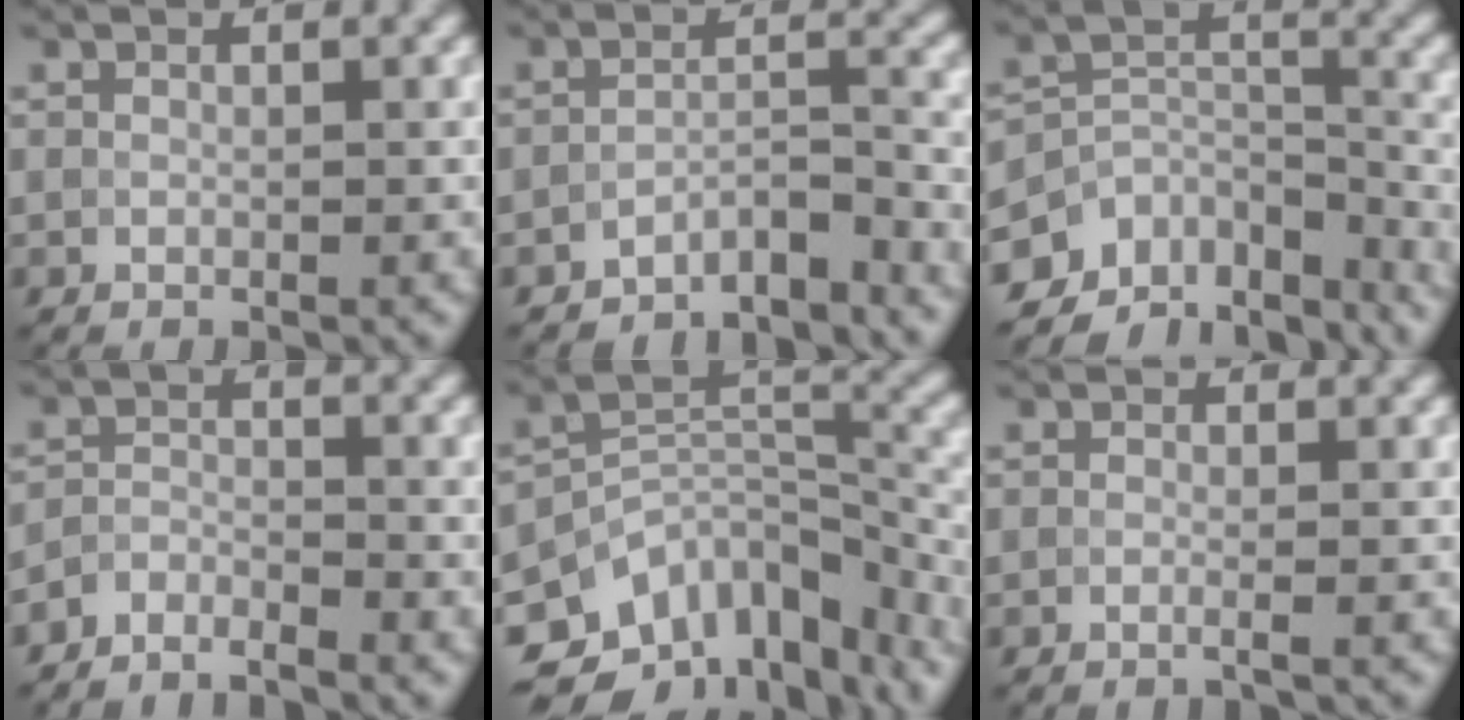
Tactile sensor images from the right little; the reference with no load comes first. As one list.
[{"total": 4.3, "force": [-3.9, 1.0, 1.7], "torque": [-0.024, 0.005, -0.069]}, {"total": 10.1, "force": [-8.3, 5.3, 2.2], "torque": [-0.027, 0.017, -0.116]}, {"total": 2.2, "force": [-2.1, 0.4, 0.5], "torque": [-0.013, -0.001, -0.047]}, {"total": 13.1, "force": [-8.9, 7.5, 6.0], "torque": [-0.114, 0.006, -0.116]}, {"total": 0.9, "force": [-0.2, 0.3, 0.8], "torque": [-0.012, -0.011, -0.010]}]